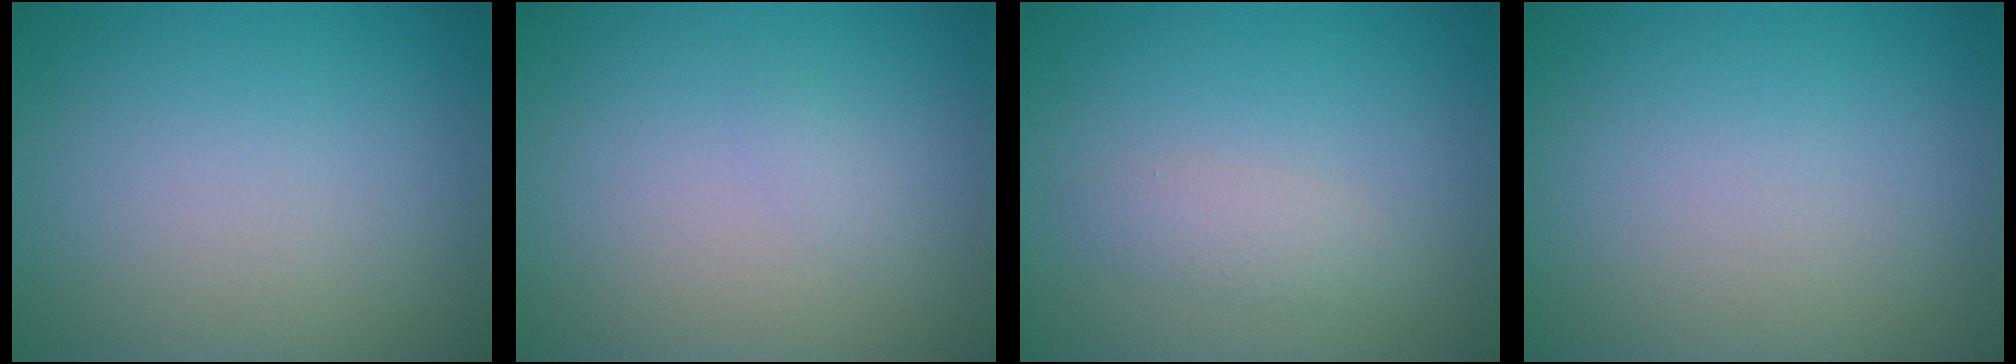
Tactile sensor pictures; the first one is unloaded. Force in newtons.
{"total": 0.6, "press": 0.6, "slide": 0.1}
{"total": 1.5, "press": 1.5, "slide": 0.1}
{"total": 0.0}